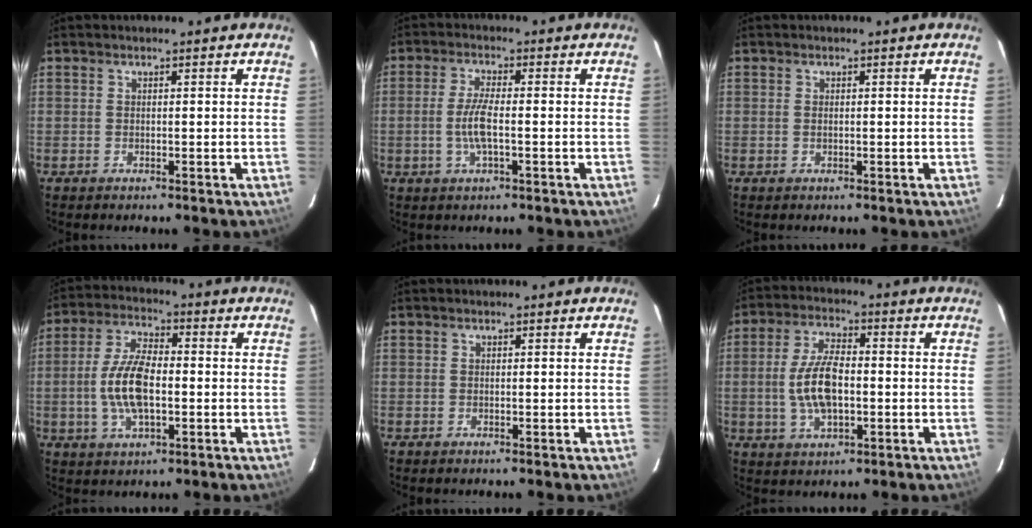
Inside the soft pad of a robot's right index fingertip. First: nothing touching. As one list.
[{"total": 5.4, "force": [-1.1, 1.0, 5.2], "torque": [-0.106, -0.002, -0.021]}, {"total": 0.6, "force": [0.1, 0.3, 0.5], "torque": [-0.011, 0.001, 0.001]}, {"total": 10.7, "force": [-1.6, 4.7, 9.5], "torque": [-0.195, 0.006, -0.029]}, {"total": 0.0}, {"total": 9.9, "force": [-1.2, 4.7, 8.7], "torque": [-0.176, 0.005, -0.020]}]